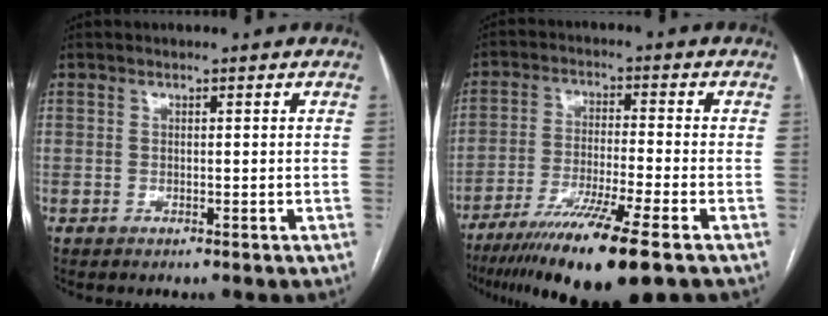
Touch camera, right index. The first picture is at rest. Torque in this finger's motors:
{"motor_torque": [1.11, -1.03, 1.05, 0.21]}